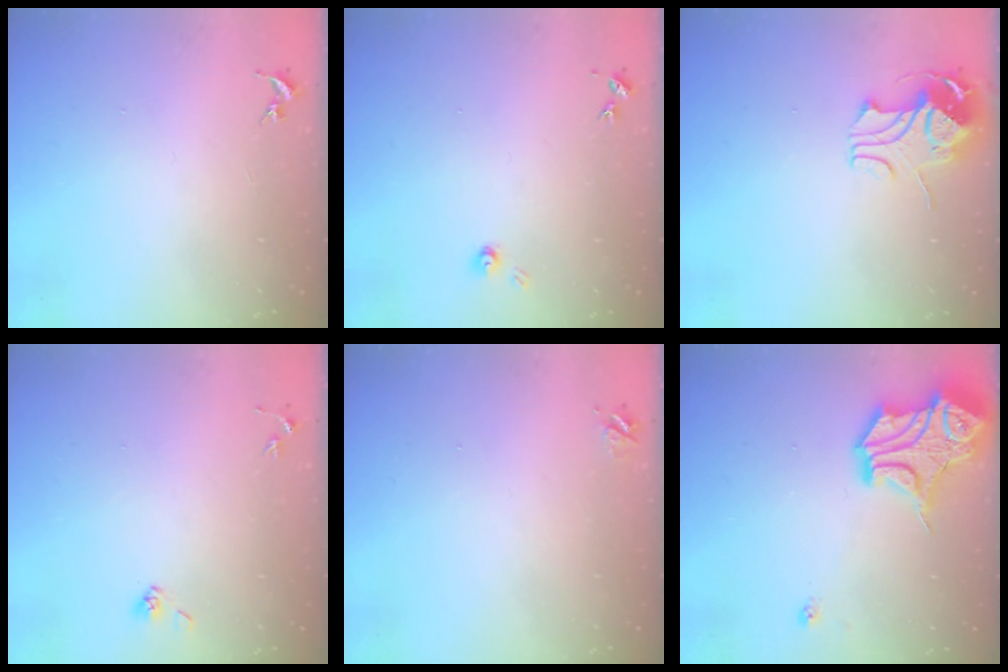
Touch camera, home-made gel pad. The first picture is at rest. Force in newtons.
{"total": 3.9, "press": 3.9, "slide": 0.5}
{"total": 10.3, "press": 10.2, "slide": 0.9}
{"total": 3.9, "press": 3.5, "slide": 1.7}
{"total": 3.7, "press": 3.6, "slide": 0.5}
{"total": 17.8, "press": 17.7, "slide": 2.0}